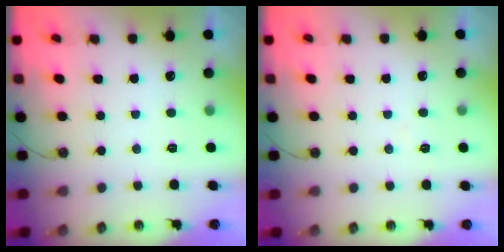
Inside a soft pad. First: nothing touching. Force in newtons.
{"total": 3.8, "press": 3.7, "slide": 0.5}